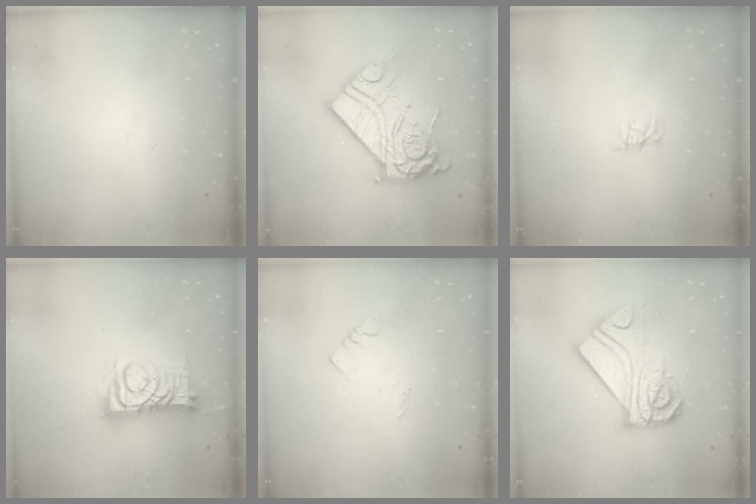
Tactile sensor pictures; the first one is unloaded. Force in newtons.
{"total": 20.5, "press": 20.4, "slide": 2.0}
{"total": 0.0}
{"total": 9.2, "press": 9.2, "slide": 0.1}
{"total": 3.7, "press": 3.7, "slide": 0.2}
{"total": 13.6, "press": 13.6, "slide": 0.7}